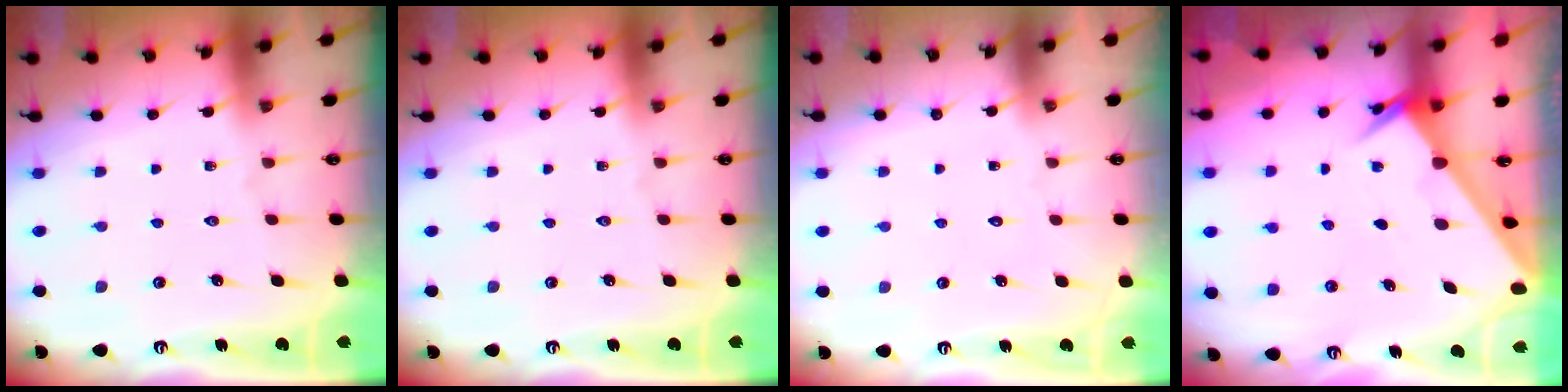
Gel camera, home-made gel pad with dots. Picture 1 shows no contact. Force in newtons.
{"total": 0.0}
{"total": 1.5, "press": 1.5, "slide": 0.0}
{"total": 2.4, "press": 2.4, "slide": 0.3}